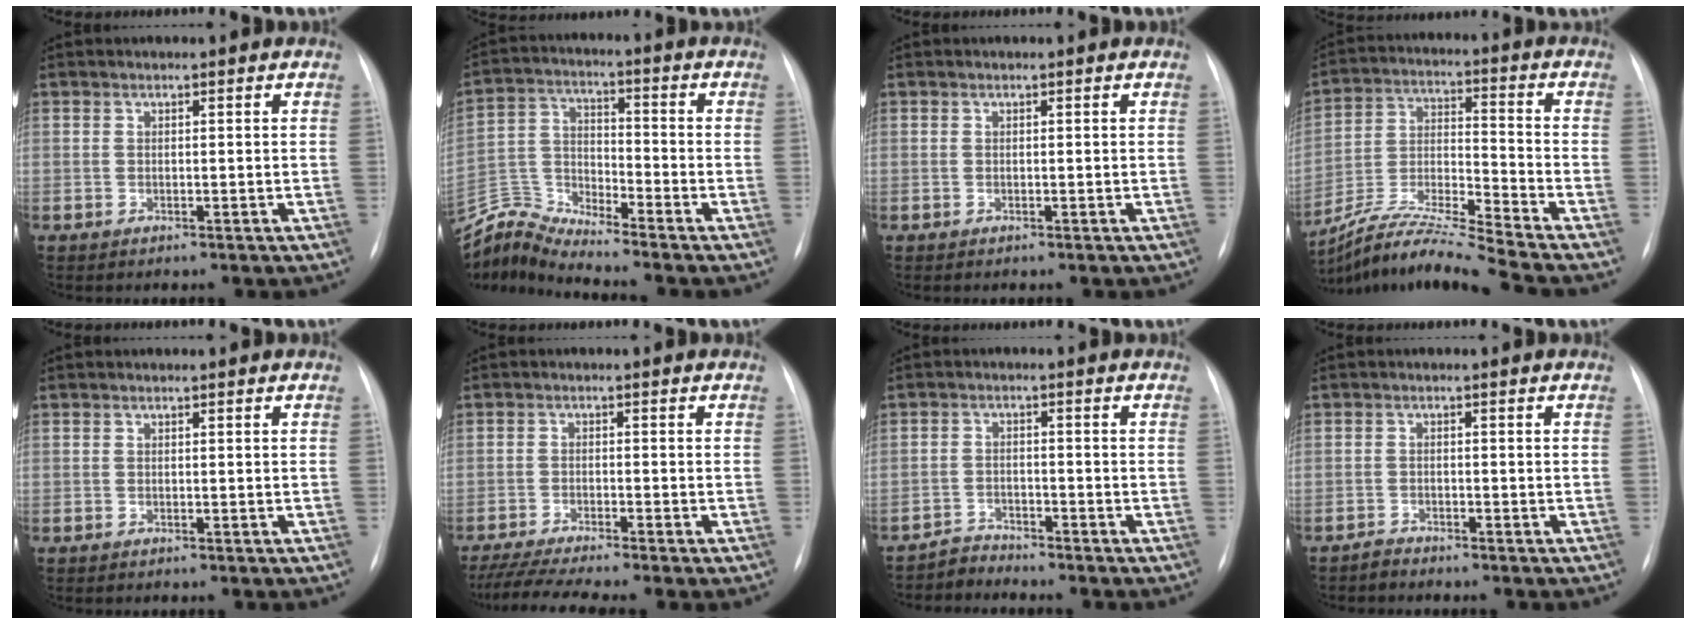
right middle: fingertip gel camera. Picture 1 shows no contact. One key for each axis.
{"total": 8.7, "fx": -8.5, "fy": -1.7, "fz": -0.2, "tx": -0.015, "ty": 0.022, "tz": -0.168}
{"total": 0.0}
{"total": 14.5, "fx": -13.2, "fy": -2.8, "fz": 5.3, "tx": -0.101, "ty": -0.006, "tz": -0.246}
{"total": 0.0}
{"total": 9.0, "fx": -7.7, "fy": -0.6, "fz": 4.8, "tx": -0.077, "ty": -0.021, "tz": -0.125}
{"total": 2.7, "fx": -2.4, "fy": 0.0, "fz": -1.2, "tx": 0.028, "ty": -0.012, "tz": -0.046}
{"total": 1.2, "fx": -1.2, "fy": 0.1, "fz": -0.3, "tx": 0.007, "ty": -0.005, "tz": -0.024}